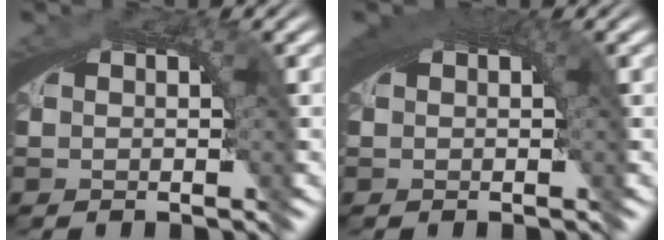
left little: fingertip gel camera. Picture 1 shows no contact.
{"total": 2.2, "force": [0.9, 0.5, 2.0], "torque": [-0.025, 0.007, 0.014]}